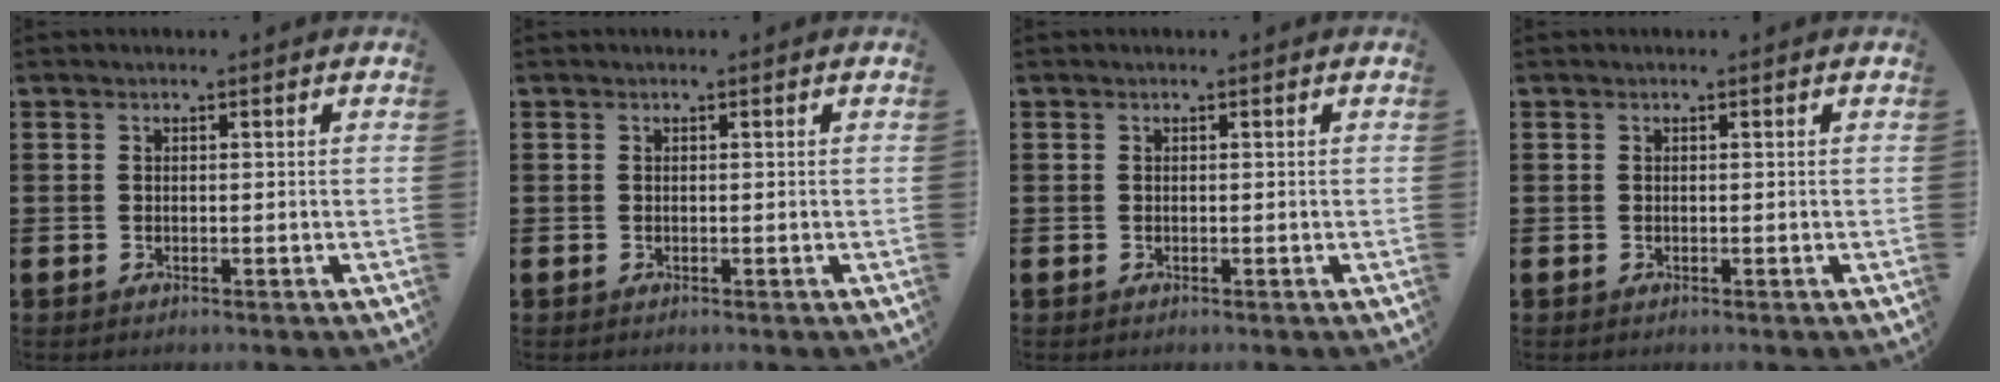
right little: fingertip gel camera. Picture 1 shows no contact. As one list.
[{"total": 0.0}, {"total": 0.0}, {"total": 0.0}]